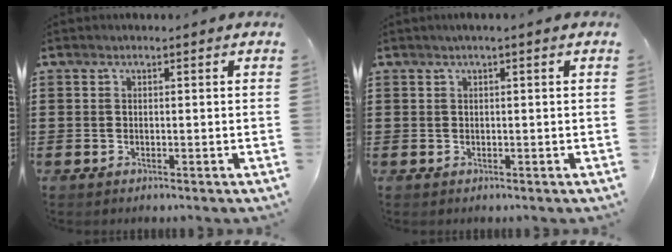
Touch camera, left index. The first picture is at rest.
{"total": 0.7, "force": [0.1, 0.0, 0.7], "torque": [-0.009, -0.002, 0.002]}